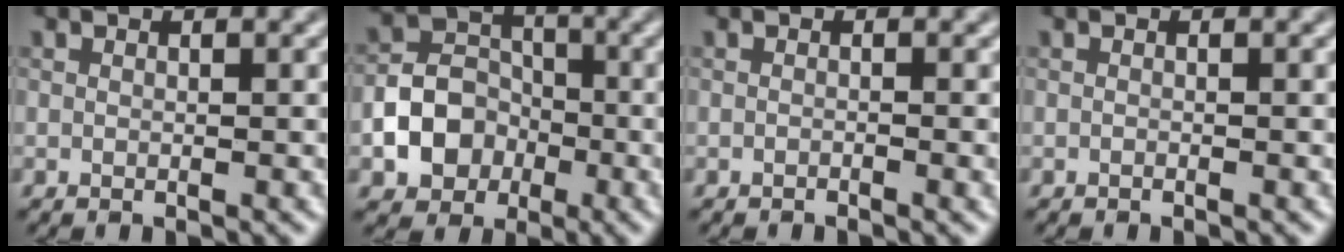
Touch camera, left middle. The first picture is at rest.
{"total": 5.5, "force": [-2.0, 4.4, 2.5], "torque": [-0.035, 0.001, -0.046]}
{"total": 0.7, "force": [-0.5, 0.1, 0.5], "torque": [-0.007, -0.001, -0.008]}
{"total": 0.0}